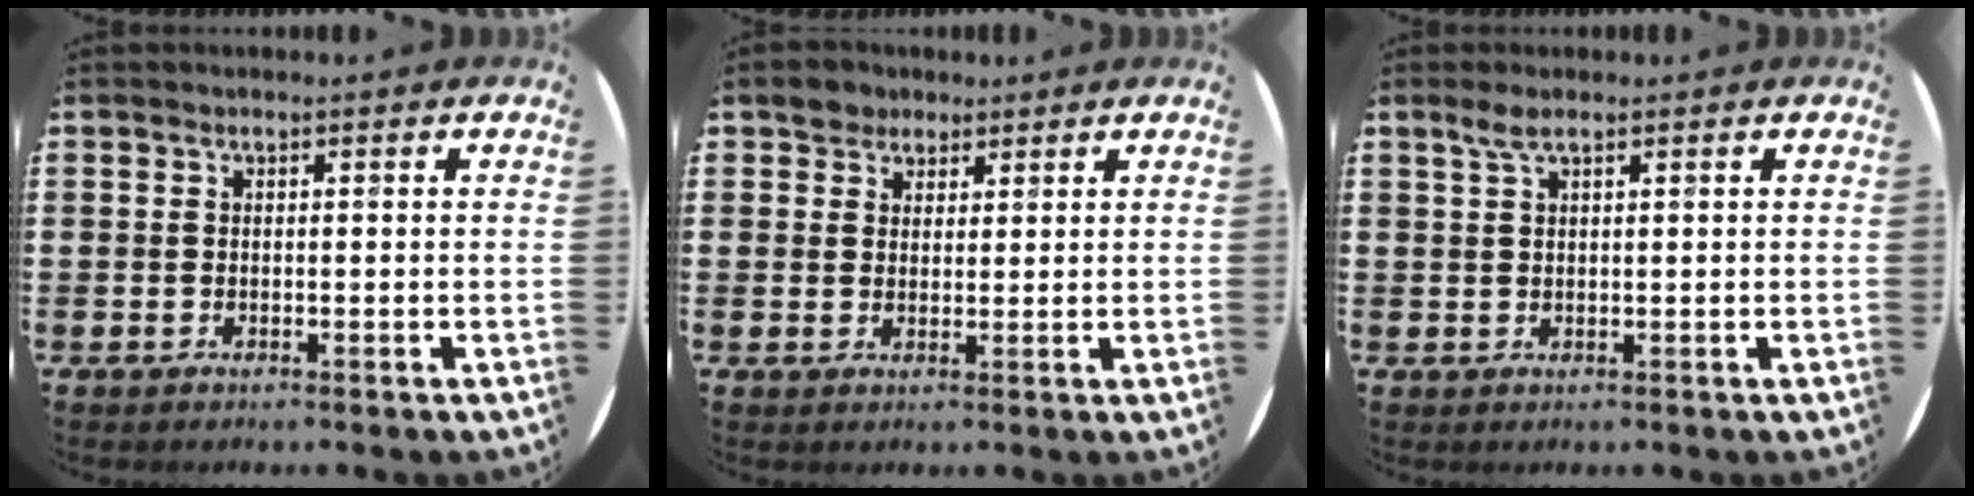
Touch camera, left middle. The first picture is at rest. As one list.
[{"total": 3.0, "force": [2.3, 1.8, -0.1], "torque": [0.009, 0.005, 0.042]}, {"total": 1.9, "force": [1.3, 0.3, 1.4], "torque": [-0.028, 0.005, 0.022]}]